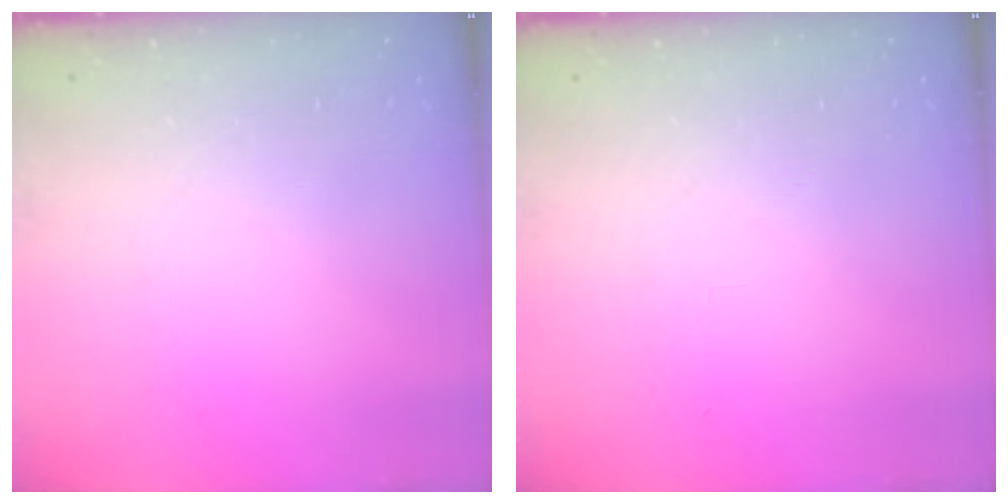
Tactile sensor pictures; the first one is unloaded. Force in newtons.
{"total": 0.0}